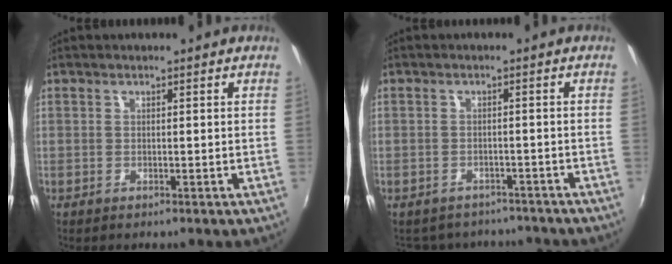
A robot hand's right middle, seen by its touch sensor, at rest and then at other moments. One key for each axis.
{"total": 9.1, "fx": -8.0, "fy": 3.8, "fz": 2.2, "tx": -0.052, "ty": 0.000, "tz": -0.102}